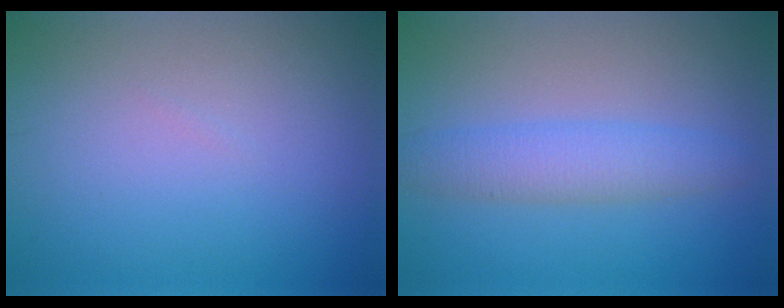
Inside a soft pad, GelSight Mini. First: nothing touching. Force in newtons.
{"total": 3.4, "press": 3.4, "slide": 0.1}